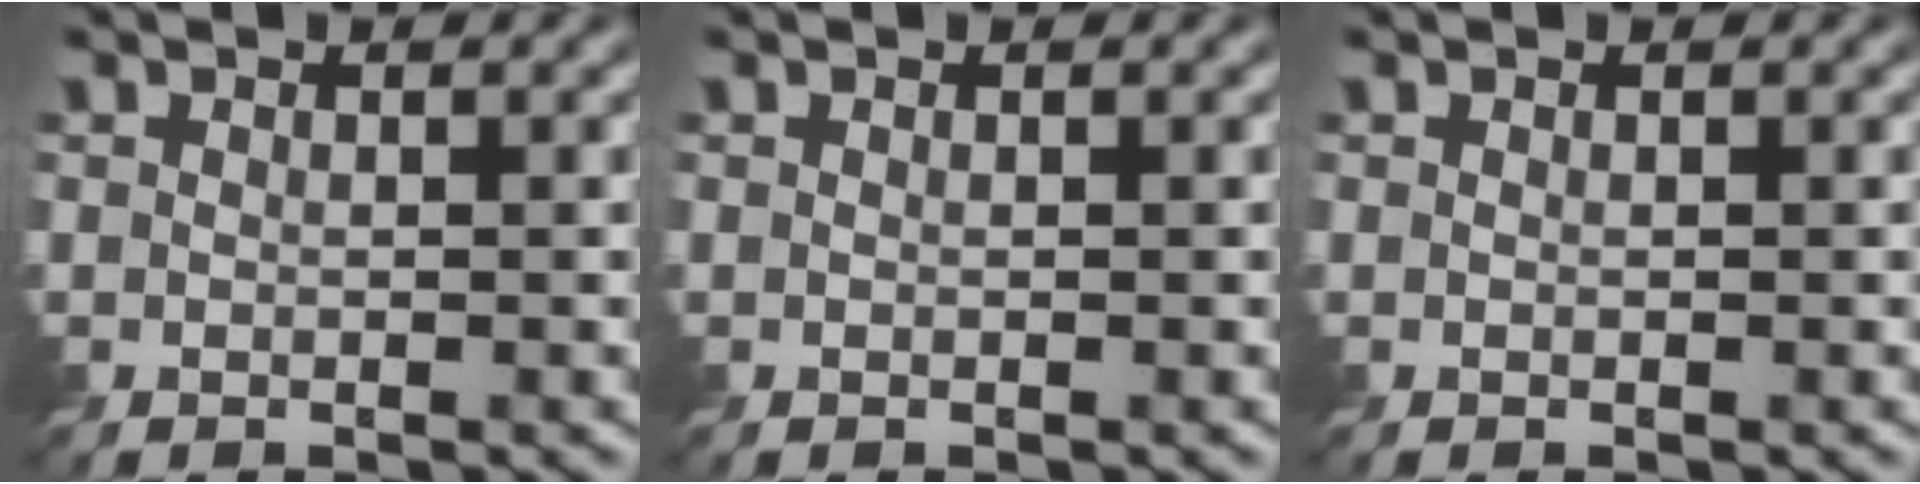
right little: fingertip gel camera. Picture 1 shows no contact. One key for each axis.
{"total": 0.0}
{"total": 0.0}